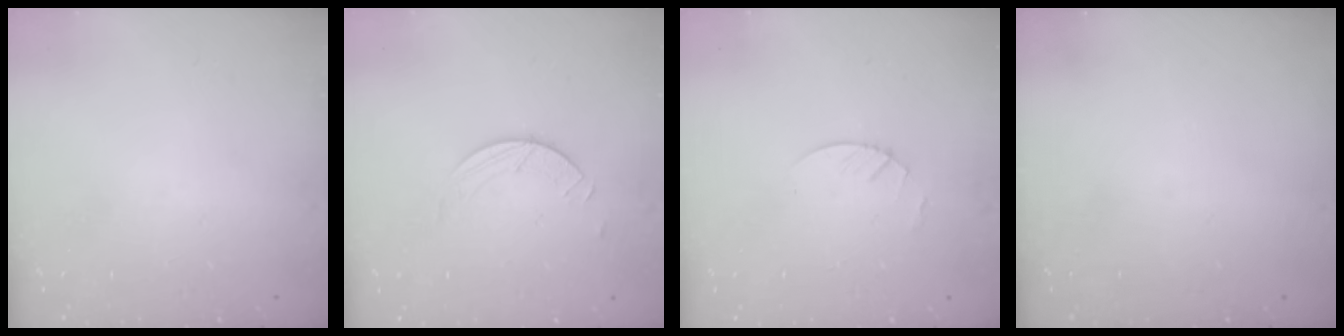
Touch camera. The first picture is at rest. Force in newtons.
{"total": 2.5, "press": 2.4, "slide": 0.2}
{"total": 3.0, "press": 3.0, "slide": 0.3}
{"total": 0.0}